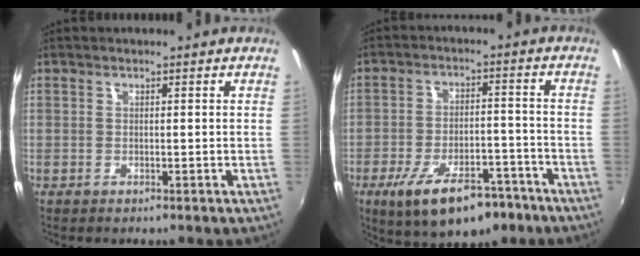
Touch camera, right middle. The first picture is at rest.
{"total": 14.6, "force": [-9.1, 6.1, 9.6], "torque": [-0.182, -0.012, -0.135]}